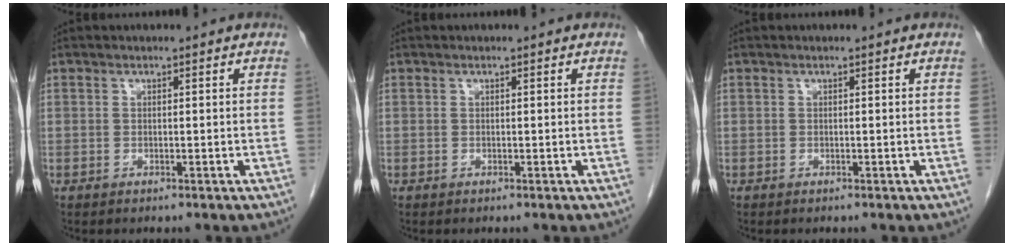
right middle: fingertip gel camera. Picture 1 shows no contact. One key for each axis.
{"total": 0.0}
{"total": 0.0}